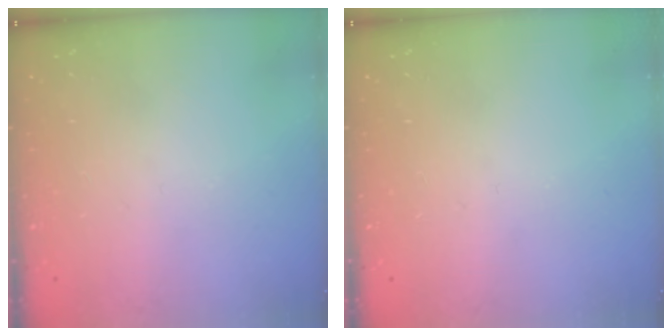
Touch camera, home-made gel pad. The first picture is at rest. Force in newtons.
{"total": 0.0}